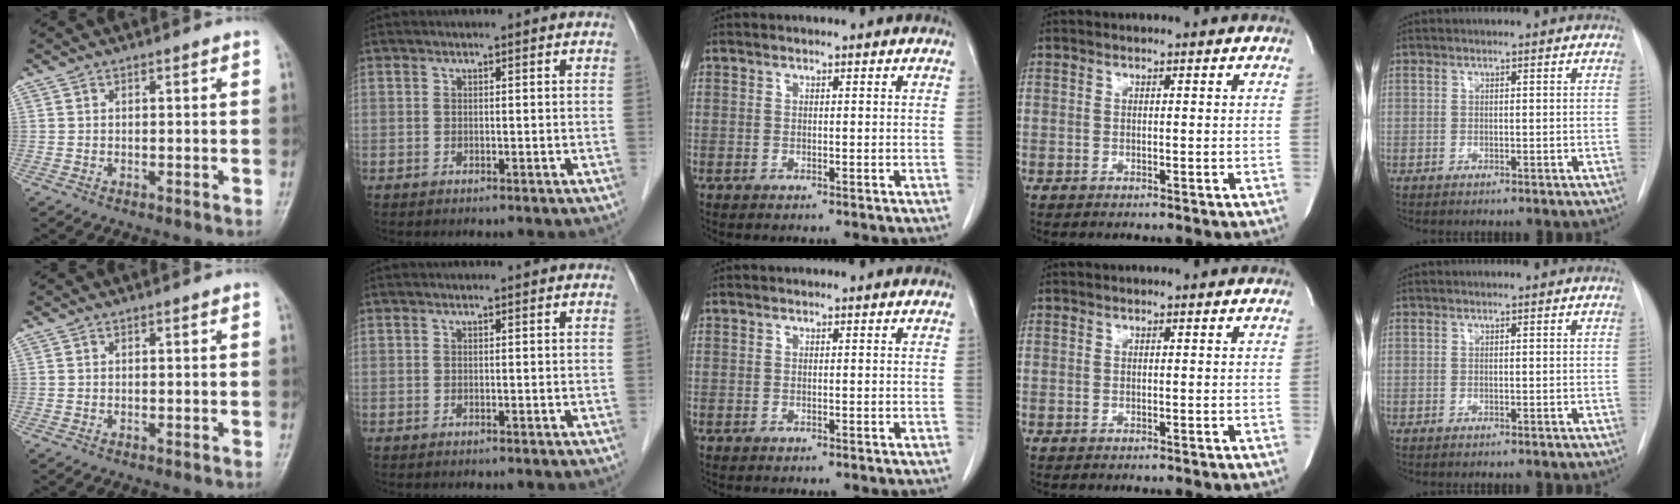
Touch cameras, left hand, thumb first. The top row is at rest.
{}